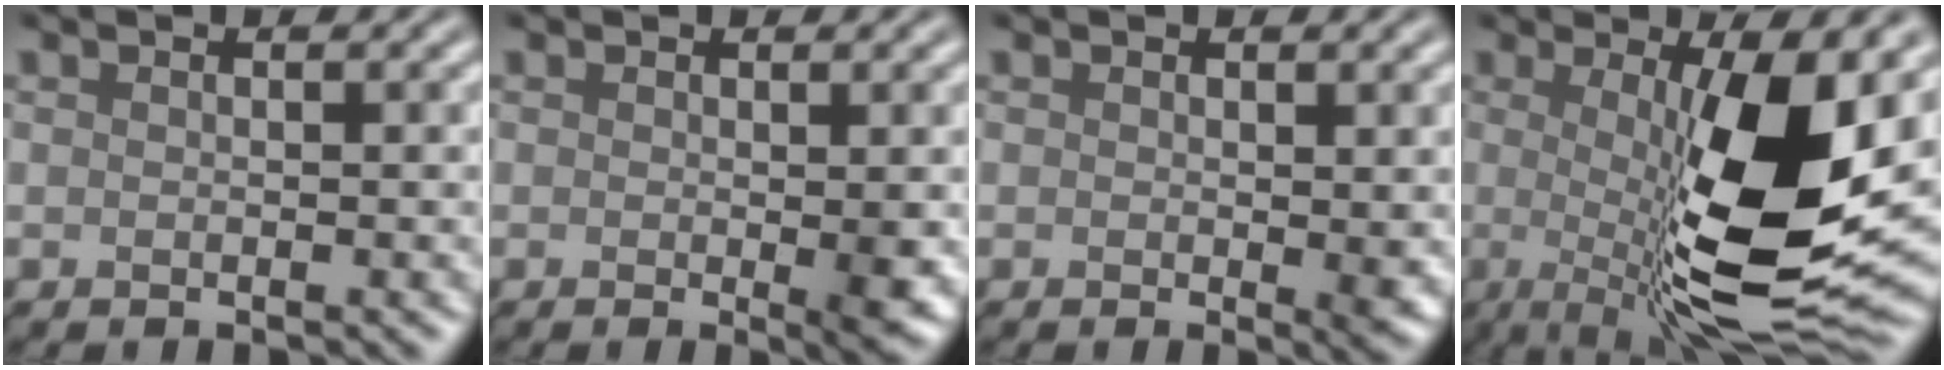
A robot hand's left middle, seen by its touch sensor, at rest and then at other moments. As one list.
[{"total": 2.0, "force": [-0.1, 0.1, 2.0], "torque": [-0.026, -0.007, 0.003]}, {"total": 1.4, "force": [0.2, 0.0, 1.3], "torque": [-0.020, -0.007, 0.007]}, {"total": 13.4, "force": [-0.3, 3.6, 12.9], "torque": [-0.186, -0.016, -0.005]}]